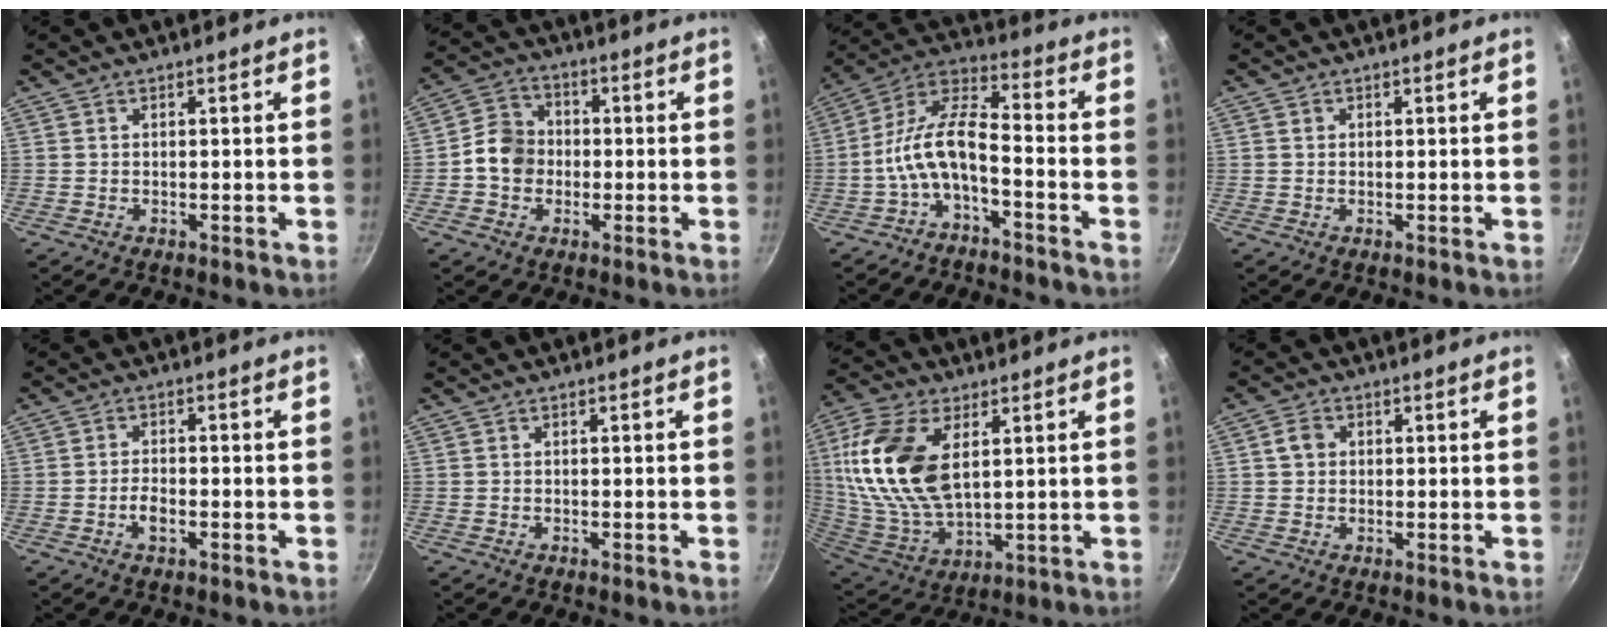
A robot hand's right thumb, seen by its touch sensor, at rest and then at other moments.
{"total": 7.9, "force": [-1.0, 6.8, 3.9], "torque": [-0.041, 0.021, -0.034]}
{"total": 10.9, "force": [-4.2, 4.3, 9.1], "torque": [-0.189, 0.054, -0.093]}
{"total": 0.8, "force": [0.2, 0.7, 0.2], "torque": [0.000, 0.003, 0.001]}
{"total": 3.0, "force": [-1.2, 1.4, 2.4], "torque": [-0.044, 0.012, -0.025]}
{"total": 0.0}
{"total": 20.2, "force": [5.4, 11.2, 15.9], "torque": [-0.315, -0.022, 0.110]}
{"total": 3.2, "force": [0.6, 2.7, 1.6], "torque": [-0.016, 0.007, 0.006]}